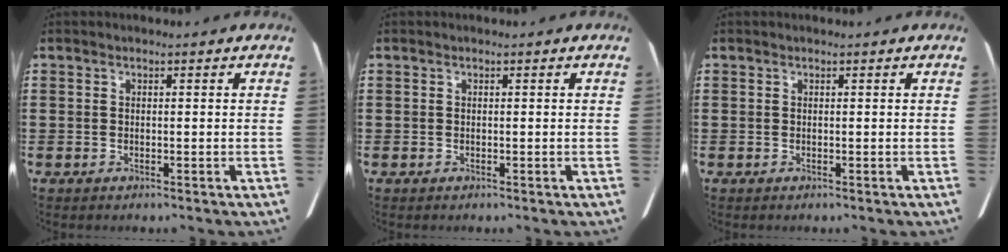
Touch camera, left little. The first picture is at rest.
{"total": 0.0}
{"total": 0.0}